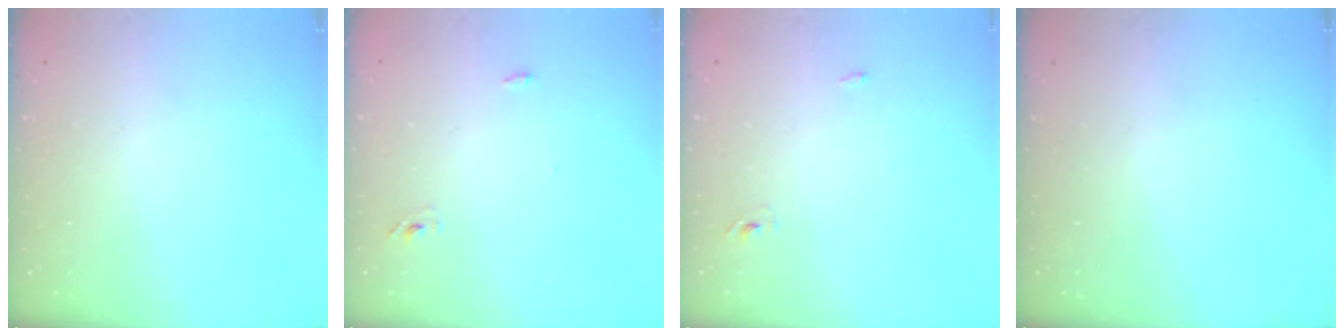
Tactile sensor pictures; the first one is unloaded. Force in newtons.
{"total": 2.9, "press": 2.7, "slide": 1.0}
{"total": 2.3, "press": 2.1, "slide": 1.0}
{"total": 0.0}